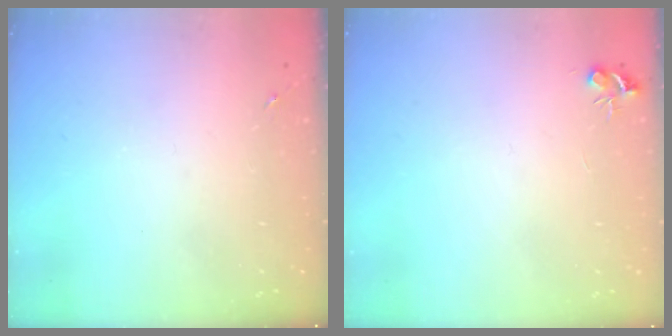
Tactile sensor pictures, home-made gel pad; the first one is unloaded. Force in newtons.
{"total": 4.7, "press": 4.7, "slide": 0.6}